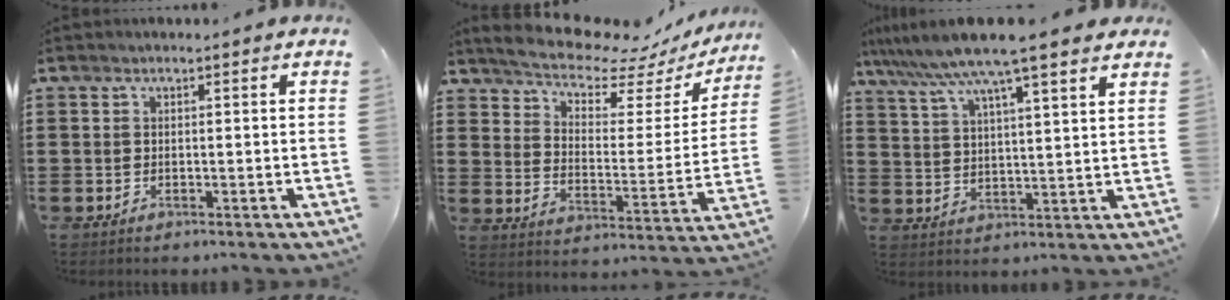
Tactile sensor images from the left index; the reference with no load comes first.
{"total": 8.2, "force": [7.6, 1.4, 2.7], "torque": [-0.075, -0.057, 0.128]}
{"total": 8.9, "force": [7.3, -0.1, 5.0], "torque": [-0.120, -0.029, 0.125]}